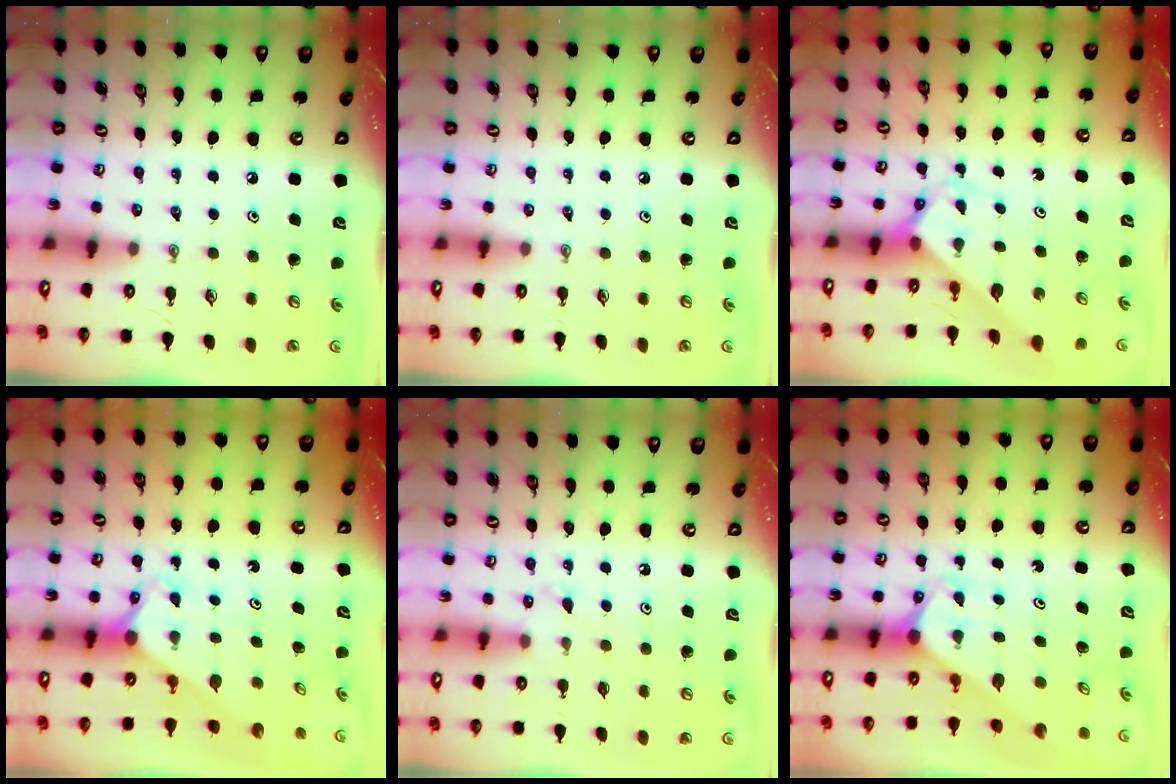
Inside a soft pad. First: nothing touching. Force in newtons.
{"total": 0.0}
{"total": 2.8, "press": 2.8, "slide": 0.1}
{"total": 2.4, "press": 2.4, "slide": 0.2}
{"total": 7.6, "press": 7.6, "slide": 0.5}
{"total": 1.9, "press": 1.9, "slide": 0.1}